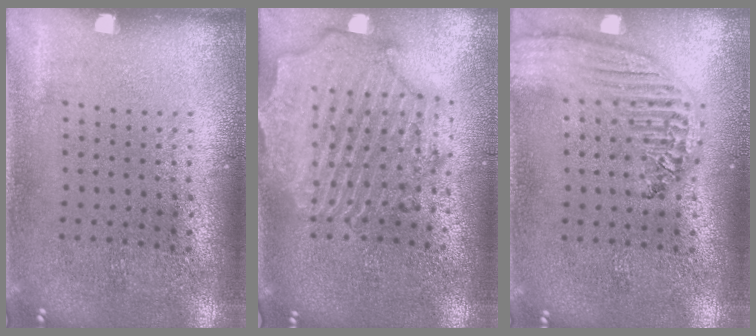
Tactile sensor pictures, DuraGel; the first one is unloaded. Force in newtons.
{"total": 2.9, "press": 2.6, "slide": 1.3}
{"total": 2.2, "press": 1.9, "slide": 1.1}